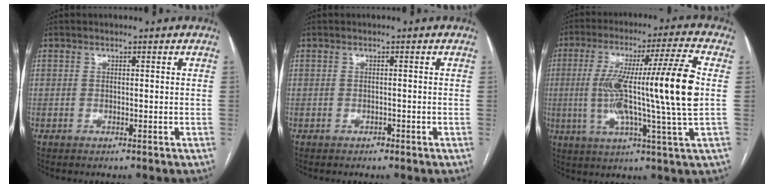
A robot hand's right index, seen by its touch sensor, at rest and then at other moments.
{"total": 0.6, "force": [-0.4, 0.3, 0.2], "torque": [-0.006, 0.000, -0.006]}
{"total": 18.7, "force": [0.5, -1.3, 18.6], "torque": [-0.323, 0.004, -0.007]}